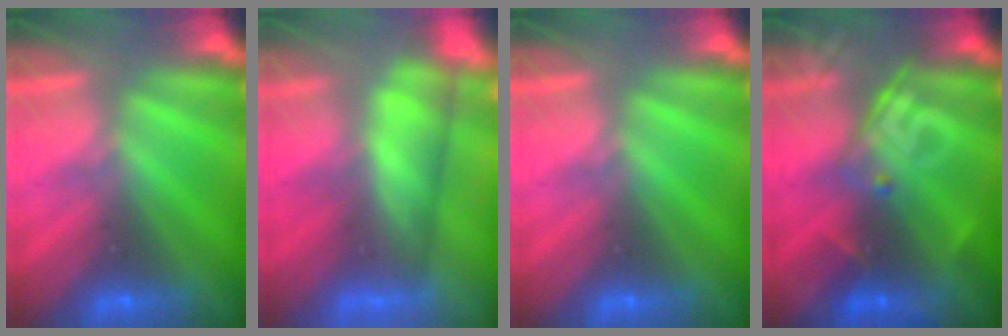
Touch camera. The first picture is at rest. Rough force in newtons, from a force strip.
{"total": 4.6}
{"total": 0.0}
{"total": 2.5}